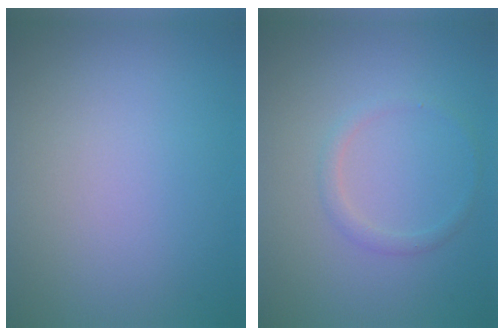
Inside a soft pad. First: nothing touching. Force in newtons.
{"total": 1.2, "press": 1.2, "slide": 0.1}